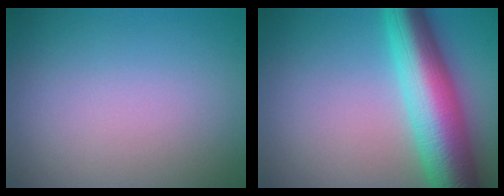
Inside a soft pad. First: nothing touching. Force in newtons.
{"total": 9.9, "press": 9.9, "slide": 0.1}